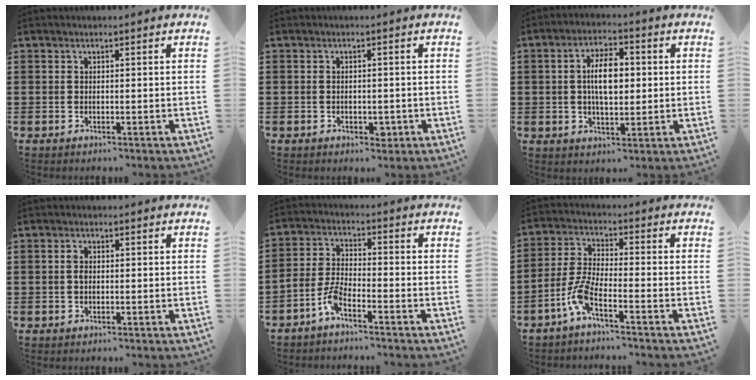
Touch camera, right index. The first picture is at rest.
{"total": 1.6, "force": [-0.7, 1.1, 0.9], "torque": [-0.018, 0.002, -0.015]}
{"total": 6.8, "force": [0.7, 3.1, 6.1], "torque": [-0.103, 0.008, 0.006]}
{"total": 1.5, "force": [0.0, 0.8, 1.2], "torque": [-0.025, 0.005, -0.001]}
{"total": 4.6, "force": [-3.9, 0.7, 2.5], "torque": [-0.073, -0.007, -0.082]}
{"total": 5.9, "force": [-3.8, 0.9, 4.4], "torque": [-0.124, -0.020, -0.081]}